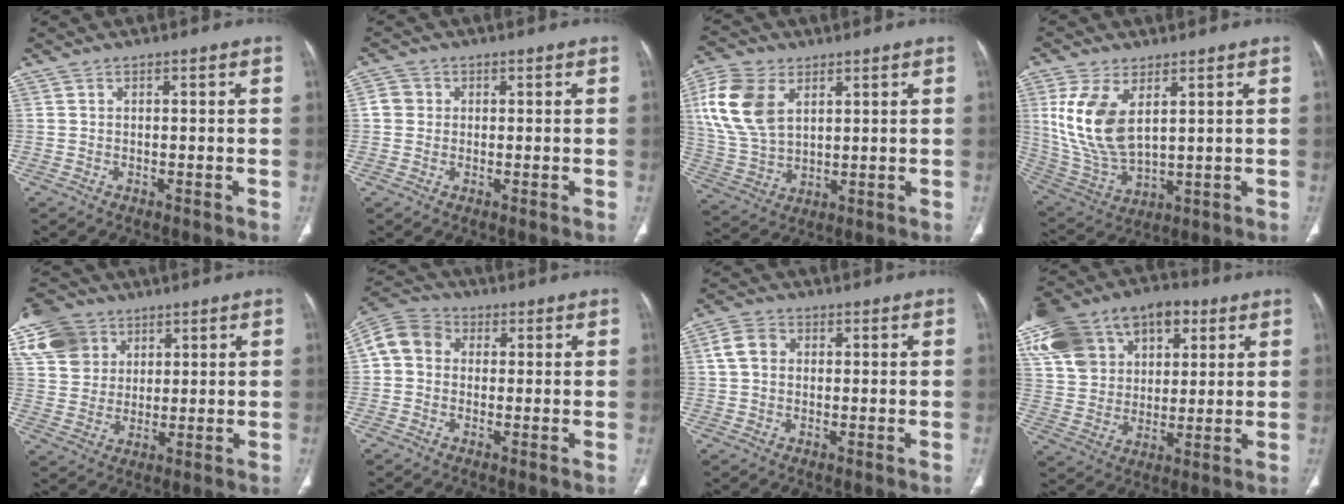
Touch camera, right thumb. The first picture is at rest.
{"total": 3.1, "force": [0.3, 2.9, 1.0], "torque": [-0.006, 0.006, 0.003]}
{"total": 14.3, "force": [5.0, 9.2, 9.8], "torque": [-0.202, -0.008, 0.107]}
{"total": 13.9, "force": [4.3, 7.4, 10.9], "torque": [-0.224, -0.017, 0.104]}
{"total": 11.9, "force": [5.6, 9.6, 4.5], "torque": [-0.070, -0.003, 0.111]}
{"total": 8.1, "force": [0.9, 6.8, 4.2], "torque": [-0.073, 0.025, 0.002]}
{"total": 5.3, "force": [1.0, 4.1, 3.2], "torque": [-0.057, 0.011, 0.017]}
{"total": 22.8, "force": [10.1, 15.5, 13.2], "torque": [-0.238, 0.028, 0.178]}